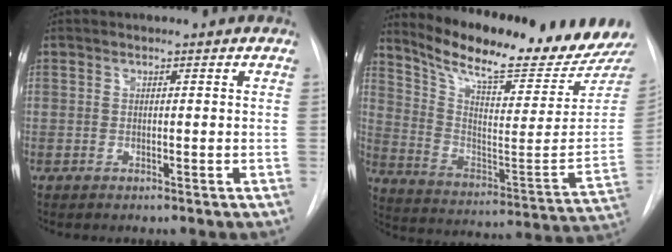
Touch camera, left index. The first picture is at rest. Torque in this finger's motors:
{"motor_torque": [1.03, -1.10, 0.32, 0.09]}